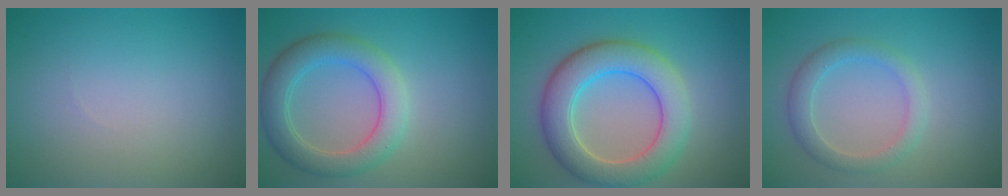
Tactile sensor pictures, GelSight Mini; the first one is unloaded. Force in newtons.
{"total": 4.9, "press": 4.9, "slide": 0.3}
{"total": 7.0, "press": 7.0, "slide": 0.1}
{"total": 2.8, "press": 2.8, "slide": 0.1}